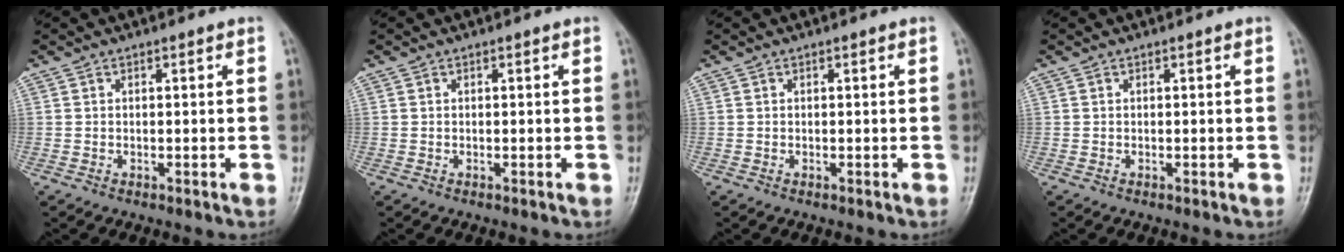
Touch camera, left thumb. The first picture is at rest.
{"total": 0.0}
{"total": 0.0}
{"total": 0.0}